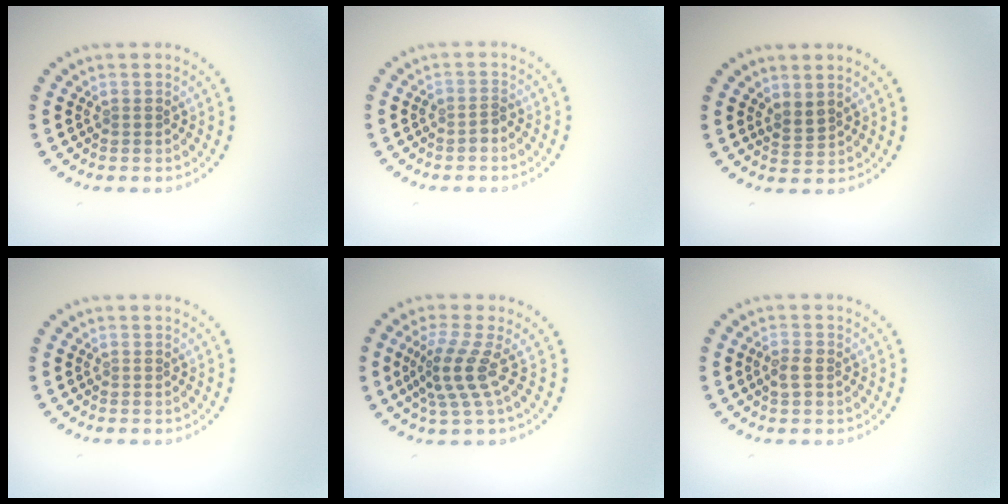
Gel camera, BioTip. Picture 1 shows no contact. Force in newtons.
{"total": 1.0, "press": 0.8, "slide": 0.7}
{"total": 1.5, "press": 1.1, "slide": 0.9}
{"total": 0.0}
{"total": 3.6, "press": 2.7, "slide": 2.4}
{"total": 1.6, "press": 1.5, "slide": 0.3}